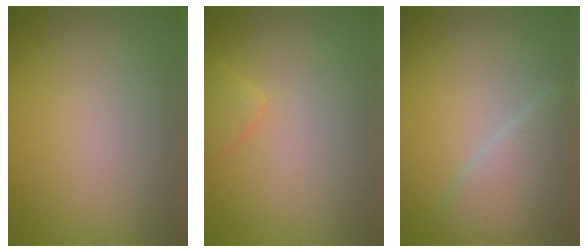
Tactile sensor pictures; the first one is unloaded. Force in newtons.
{"total": 1.5, "press": 1.5, "slide": 0.1}
{"total": 4.3, "press": 4.3, "slide": 0.3}